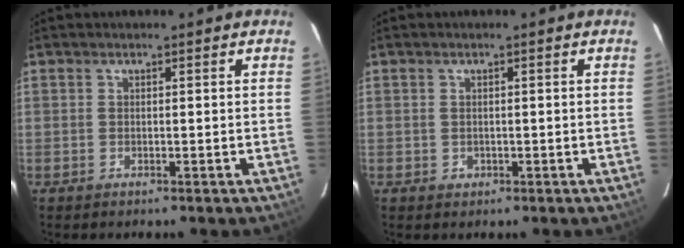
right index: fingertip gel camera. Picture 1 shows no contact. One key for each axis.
{"total": 1.2, "fx": -0.2, "fy": 1.2, "fz": 0.2, "tx": 0.001, "ty": 0.000, "tz": 0.000}